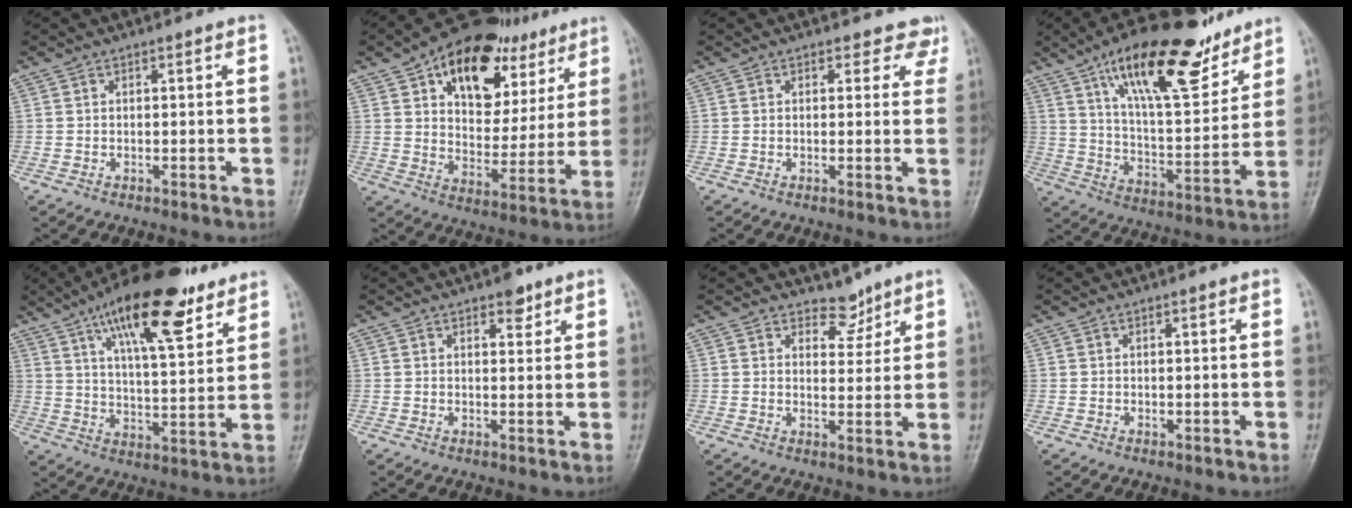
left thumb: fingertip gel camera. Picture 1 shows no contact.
{"total": 22.7, "force": [11.5, 13.5, 14.2], "torque": [-0.154, -0.018, 0.174]}
{"total": 3.9, "force": [3.1, 2.4, 0.0], "torque": [0.035, -0.017, 0.015]}
{"total": 22.3, "force": [14.6, 7.5, 15.1], "torque": [-0.205, -0.063, 0.244]}
{"total": 19.3, "force": [11.8, 6.5, 13.9], "torque": [-0.194, -0.044, 0.191]}
{"total": 3.2, "force": [2.1, 1.7, 1.7], "torque": [-0.005, -0.009, 0.027]}
{"total": 4.2, "force": [3.4, 2.4, 0.6], "torque": [0.018, -0.025, 0.053]}
{"total": 0.5, "force": [0.2, 0.4, 0.3], "torque": [-0.002, -0.001, 0.002]}